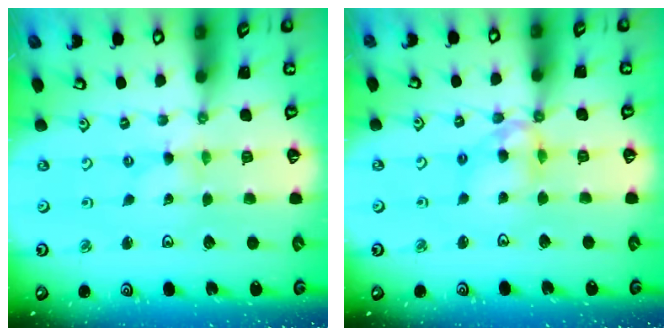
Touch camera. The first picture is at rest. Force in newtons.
{"total": 9.9, "press": 9.8, "slide": 0.7}